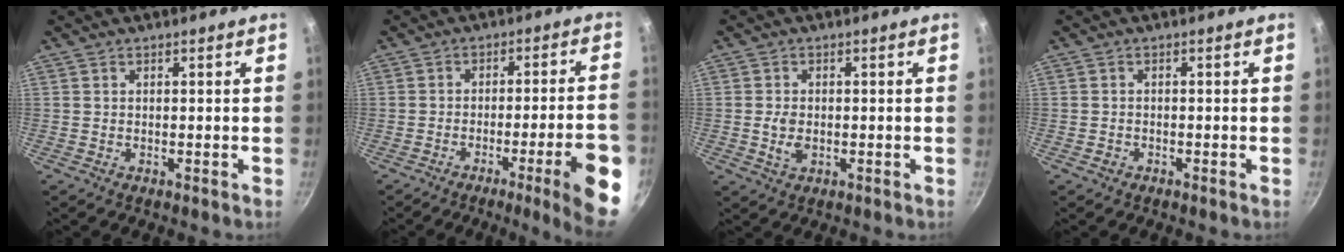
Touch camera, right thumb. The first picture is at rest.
{"total": 13.1, "force": [-5.7, 1.1, 11.8], "torque": [-0.153, 0.029, -0.069]}
{"total": 3.5, "force": [-0.4, 2.4, 2.5], "torque": [-0.042, -0.001, -0.005]}
{"total": 0.8, "force": [-0.6, 0.4, 0.3], "torque": [-0.014, 0.006, -0.010]}